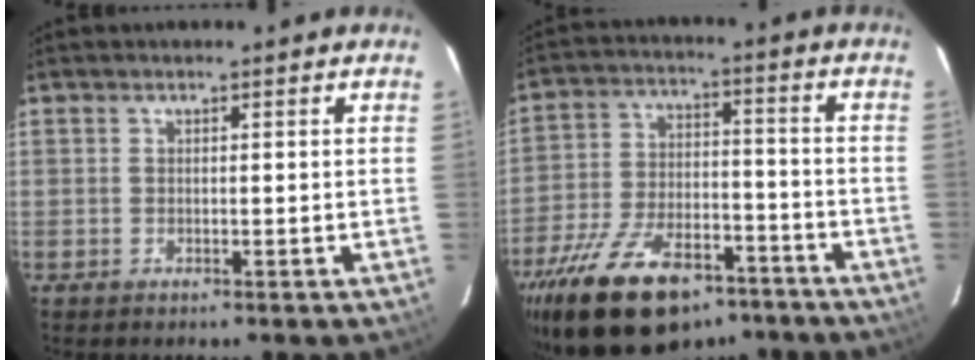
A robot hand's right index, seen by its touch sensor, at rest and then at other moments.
{"total": 21.9, "force": [-15.3, 10.2, 11.9], "torque": [-0.240, -0.013, -0.239]}